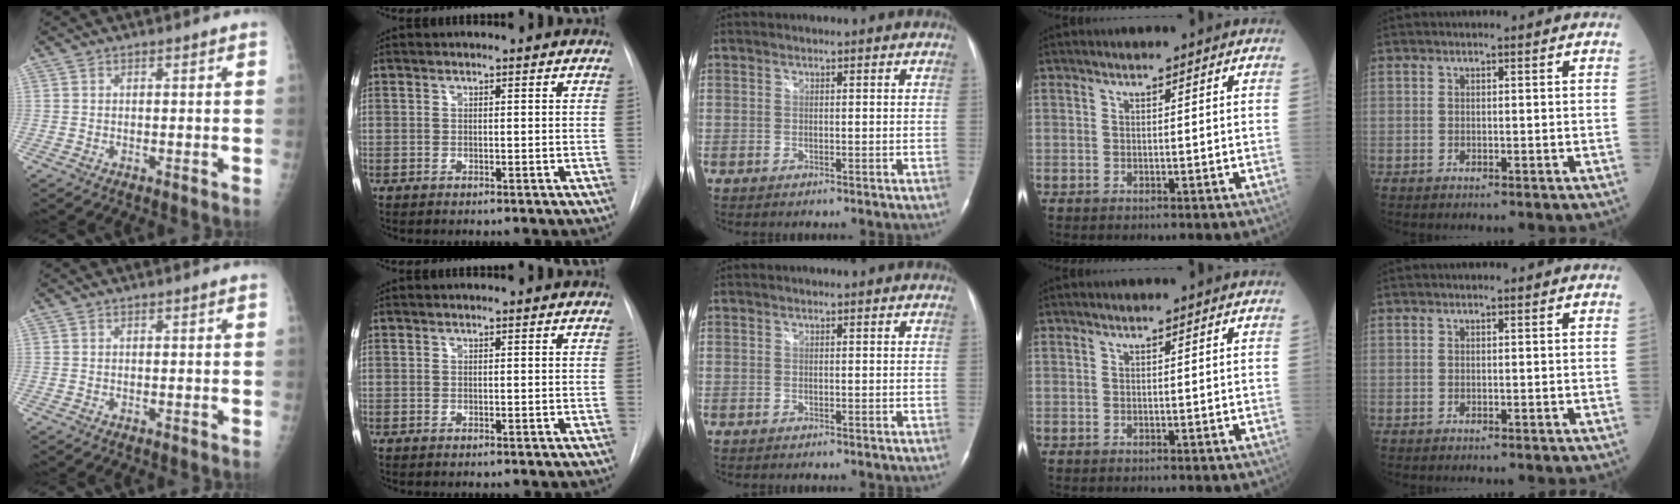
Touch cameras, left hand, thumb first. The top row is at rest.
{}